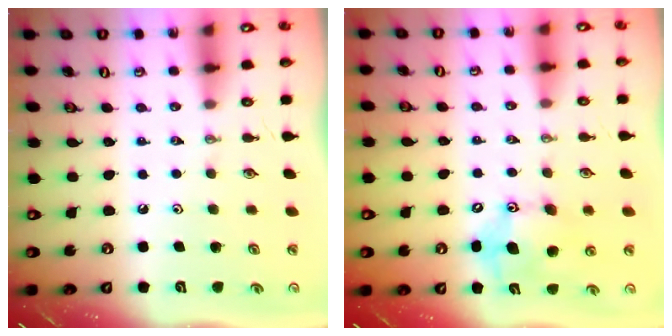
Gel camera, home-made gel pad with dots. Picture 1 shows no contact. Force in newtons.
{"total": 11.8, "press": 11.8, "slide": 1.2}